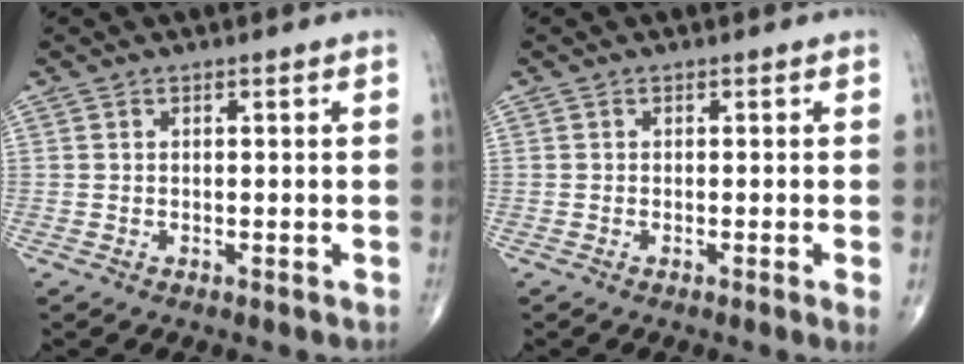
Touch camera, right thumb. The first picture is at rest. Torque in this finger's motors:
{"motor_torque": [-0.18, 0.06, 0.33, -0.04, 0.05]}